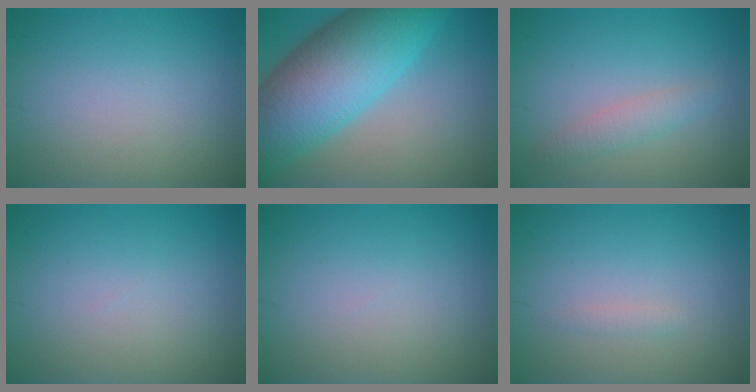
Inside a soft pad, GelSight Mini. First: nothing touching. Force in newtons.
{"total": 12.8, "press": 12.8, "slide": 0.5}
{"total": 1.9, "press": 1.9, "slide": 0.1}
{"total": 0.0}
{"total": 0.0}
{"total": 0.7, "press": 0.7, "slide": 0.0}